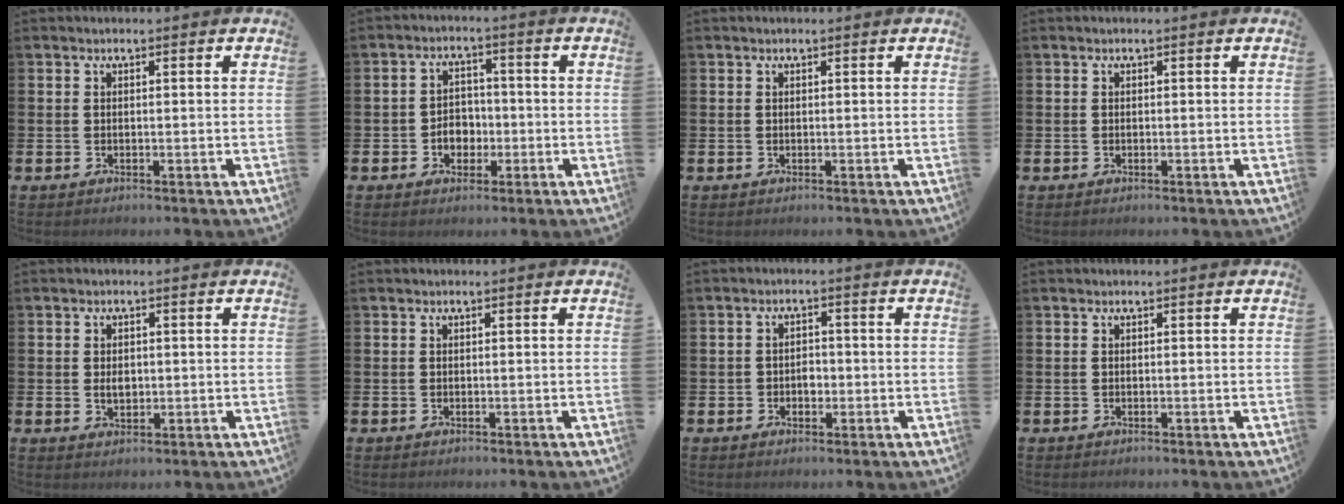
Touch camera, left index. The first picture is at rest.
{"total": 3.5, "force": [-1.1, 2.9, 1.6], "torque": [-0.024, 0.002, -0.028]}
{"total": 0.0}
{"total": 0.0}
{"total": 2.1, "force": [0.1, 1.5, 1.5], "torque": [-0.010, -0.001, -0.004]}
{"total": 0.0}
{"total": 2.0, "force": [-0.6, 1.6, 1.0], "torque": [0.001, -0.005, -0.019]}
{"total": 0.0}